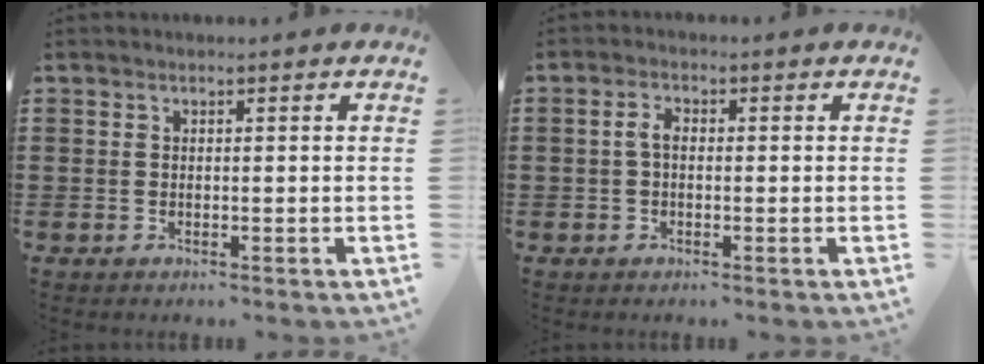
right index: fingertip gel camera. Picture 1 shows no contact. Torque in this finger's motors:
{"motor_torque": [0.57, -0.30, 0.38, 0.07]}